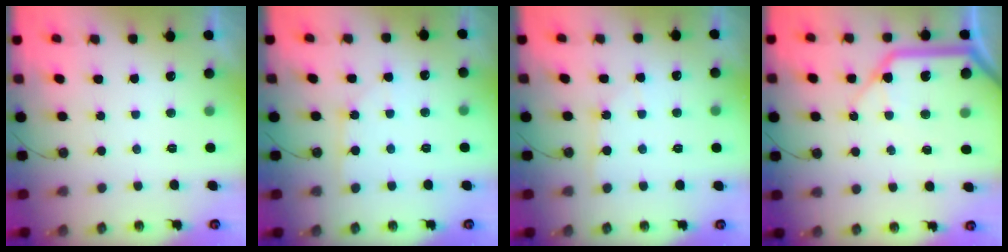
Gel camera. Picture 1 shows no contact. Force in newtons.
{"total": 5.0, "press": 5.0, "slide": 0.5}
{"total": 3.9, "press": 3.9, "slide": 0.5}
{"total": 17.7, "press": 17.6, "slide": 2.2}